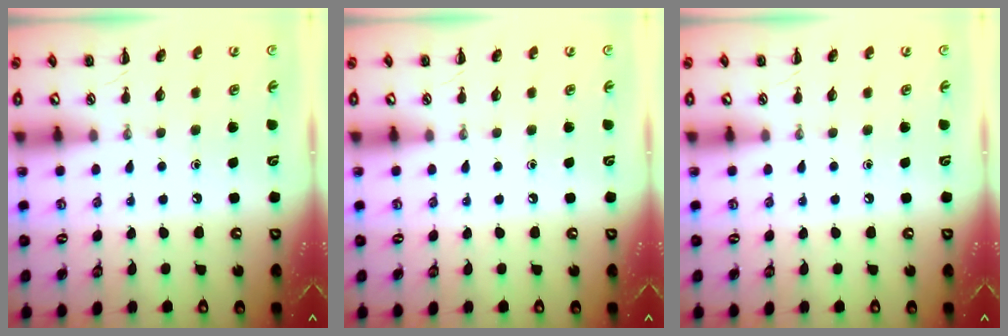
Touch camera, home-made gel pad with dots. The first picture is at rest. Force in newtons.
{"total": 0.0}
{"total": 0.0}